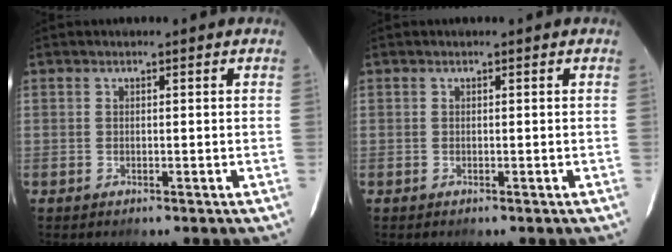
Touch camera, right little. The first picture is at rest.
{"total": 0.0}